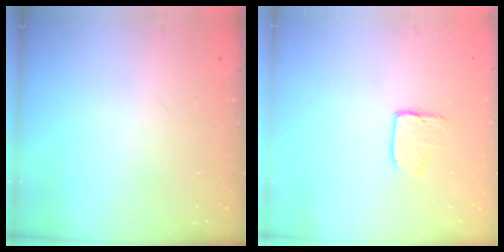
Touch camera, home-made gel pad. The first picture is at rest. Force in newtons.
{"total": 3.8, "press": 3.8, "slide": 0.3}